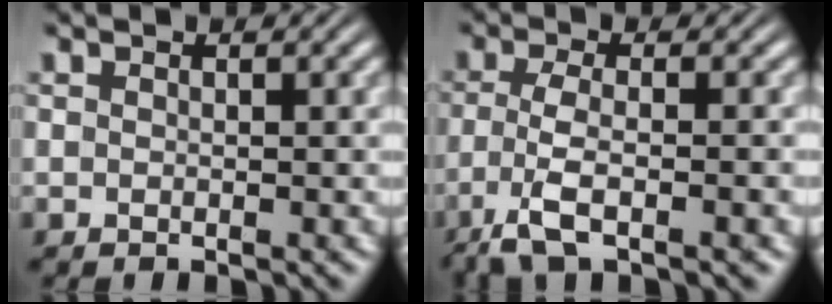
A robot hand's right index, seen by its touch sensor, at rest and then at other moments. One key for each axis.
{"total": 4.6, "fx": -2.4, "fy": 1.0, "fz": 3.8, "tx": -0.085, "ty": -0.016, "tz": -0.030}